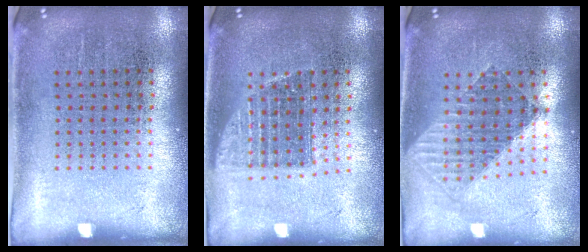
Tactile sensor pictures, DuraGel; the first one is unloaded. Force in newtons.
{"total": 1.3, "press": 1.1, "slide": 0.7}
{"total": 1.6, "press": 1.3, "slide": 0.9}